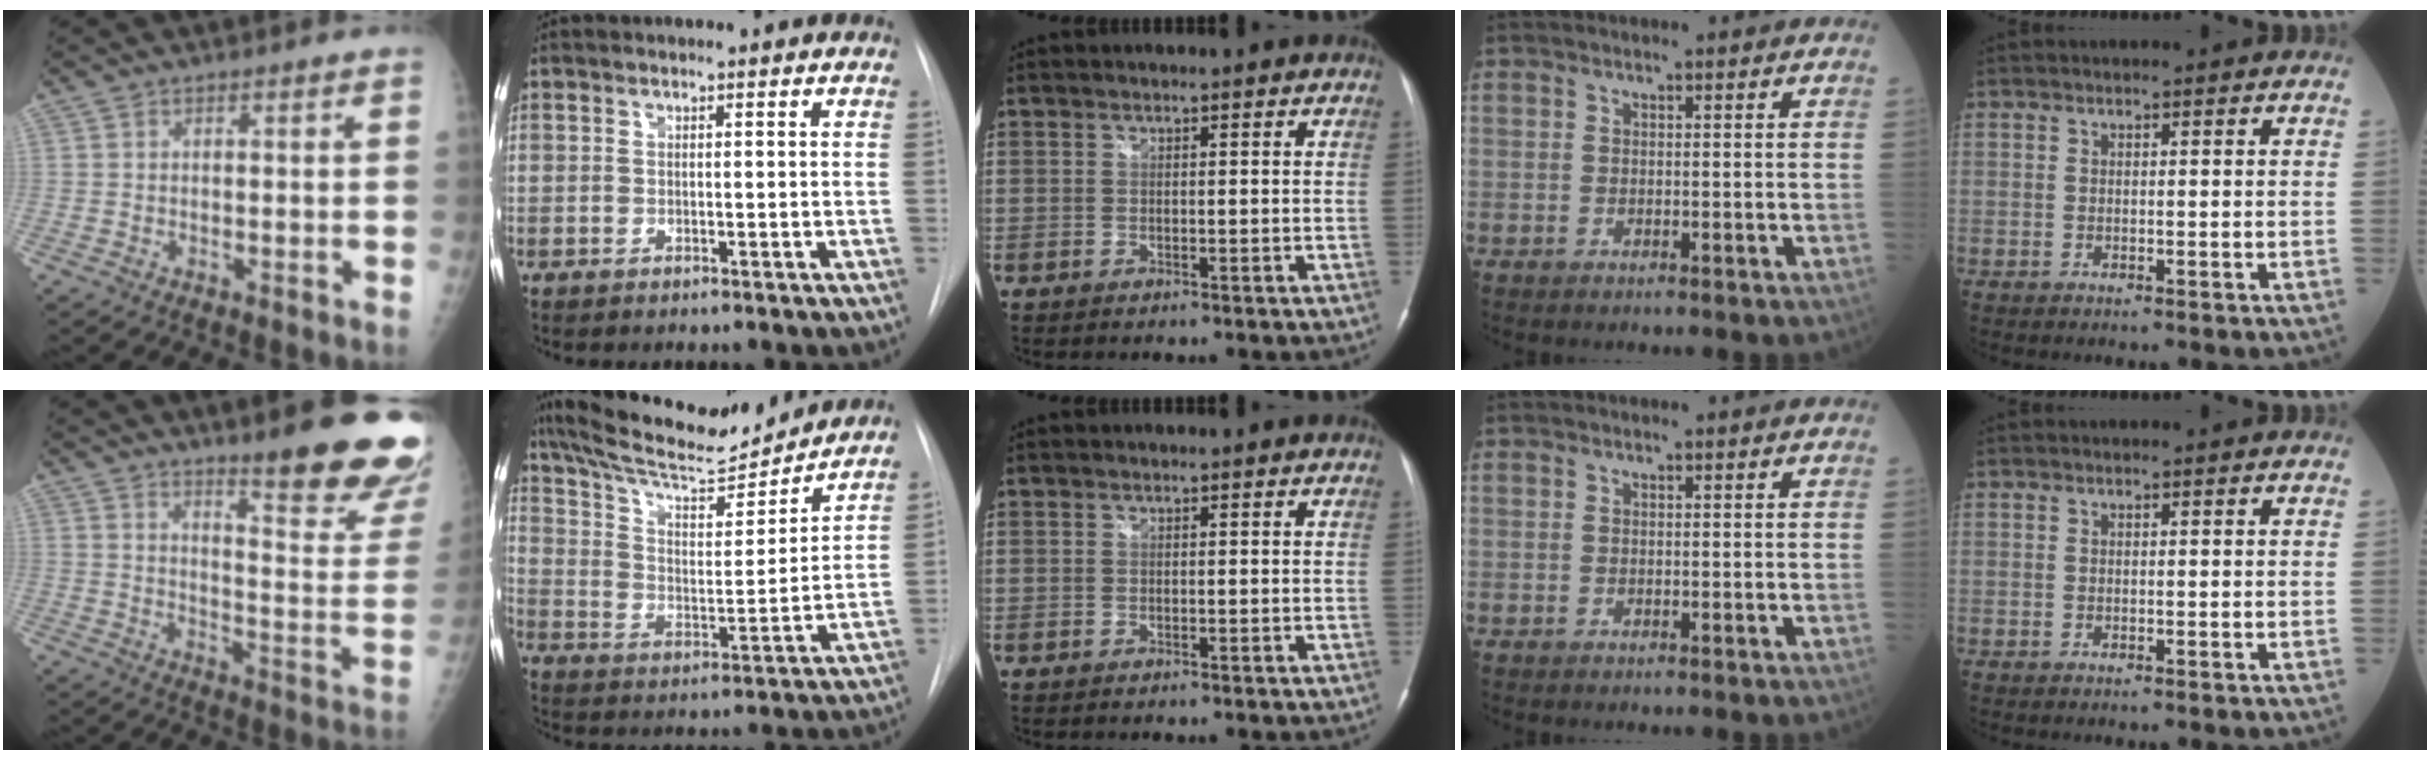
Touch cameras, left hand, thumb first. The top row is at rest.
{"thumb": {"total": 19.3, "force": [13.5, 3.0, 13.4], "torque": [-0.146, -0.104, 0.183]}, "index": {"total": 17.0, "force": [15.5, 2.5, 6.4], "torque": [-0.112, -0.005, 0.252]}}